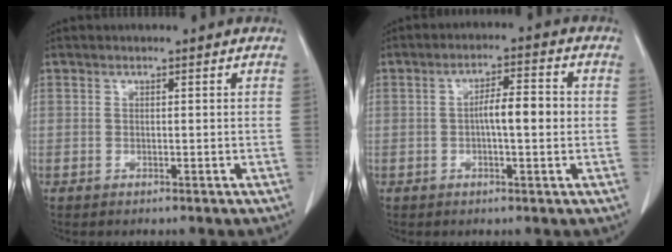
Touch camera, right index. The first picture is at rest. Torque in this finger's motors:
{"motor_torque": [1.24, -0.36, 0.64, 0.14]}